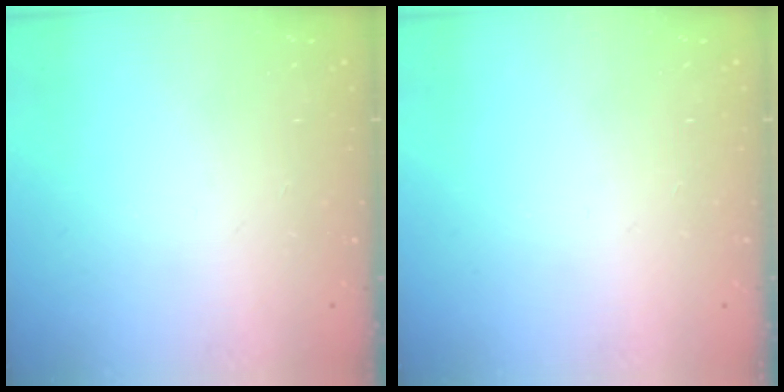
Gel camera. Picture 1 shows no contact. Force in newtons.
{"total": 0.0}